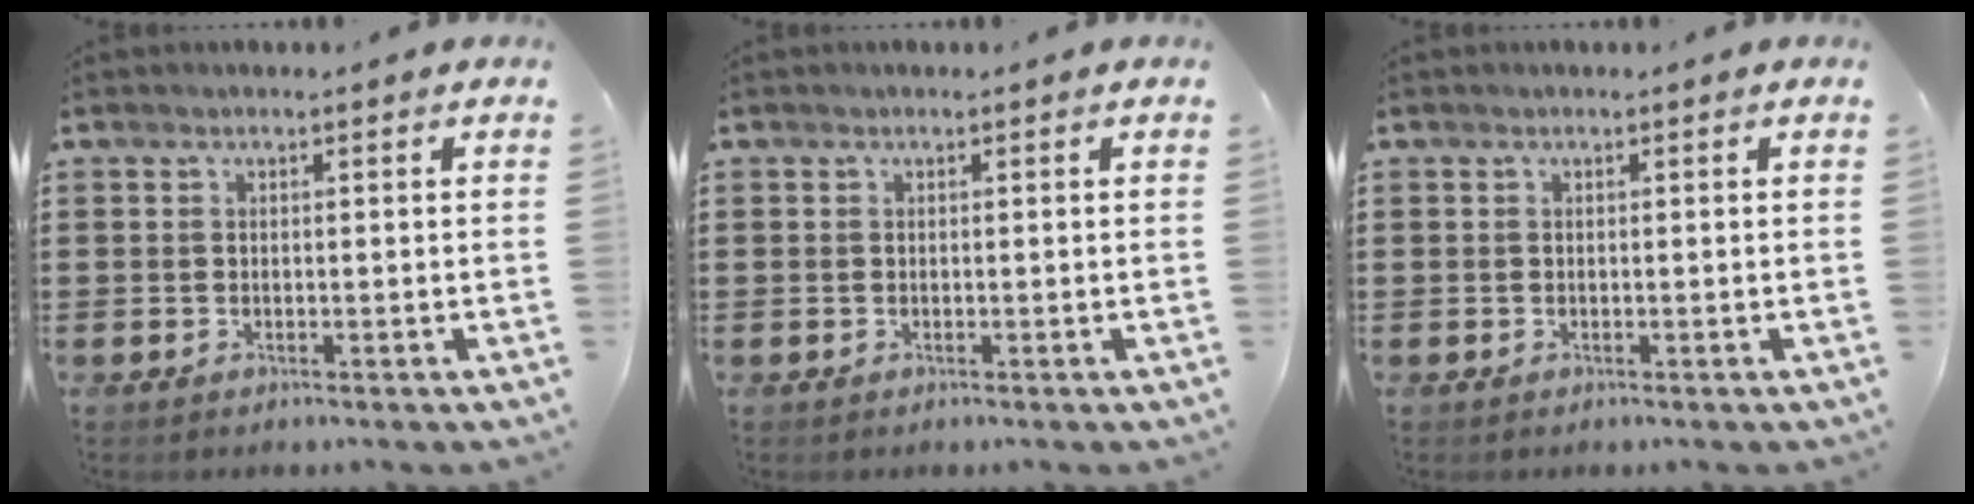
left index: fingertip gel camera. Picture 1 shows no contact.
{"total": 0.0}
{"total": 0.0}